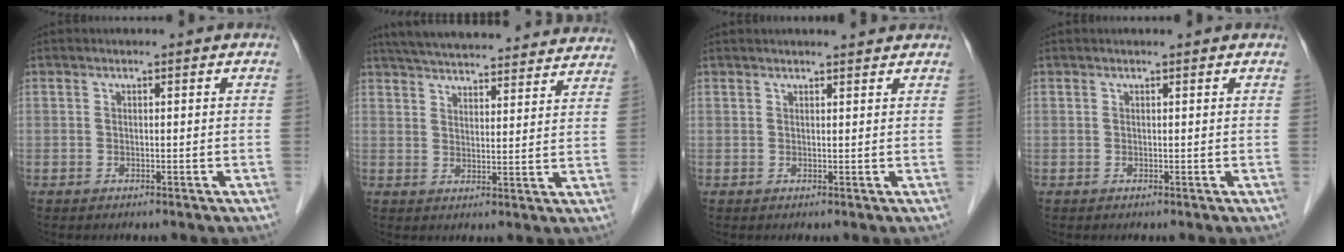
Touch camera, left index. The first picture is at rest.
{"total": 27.8, "force": [25.7, 4.6, 9.6], "torque": [-0.159, -0.011, 0.326]}
{"total": 3.4, "force": [3.2, 0.2, 1.1], "torque": [-0.018, 0.010, 0.037]}
{"total": 1.4, "force": [1.3, 0.1, 0.4], "torque": [-0.010, 0.013, 0.015]}